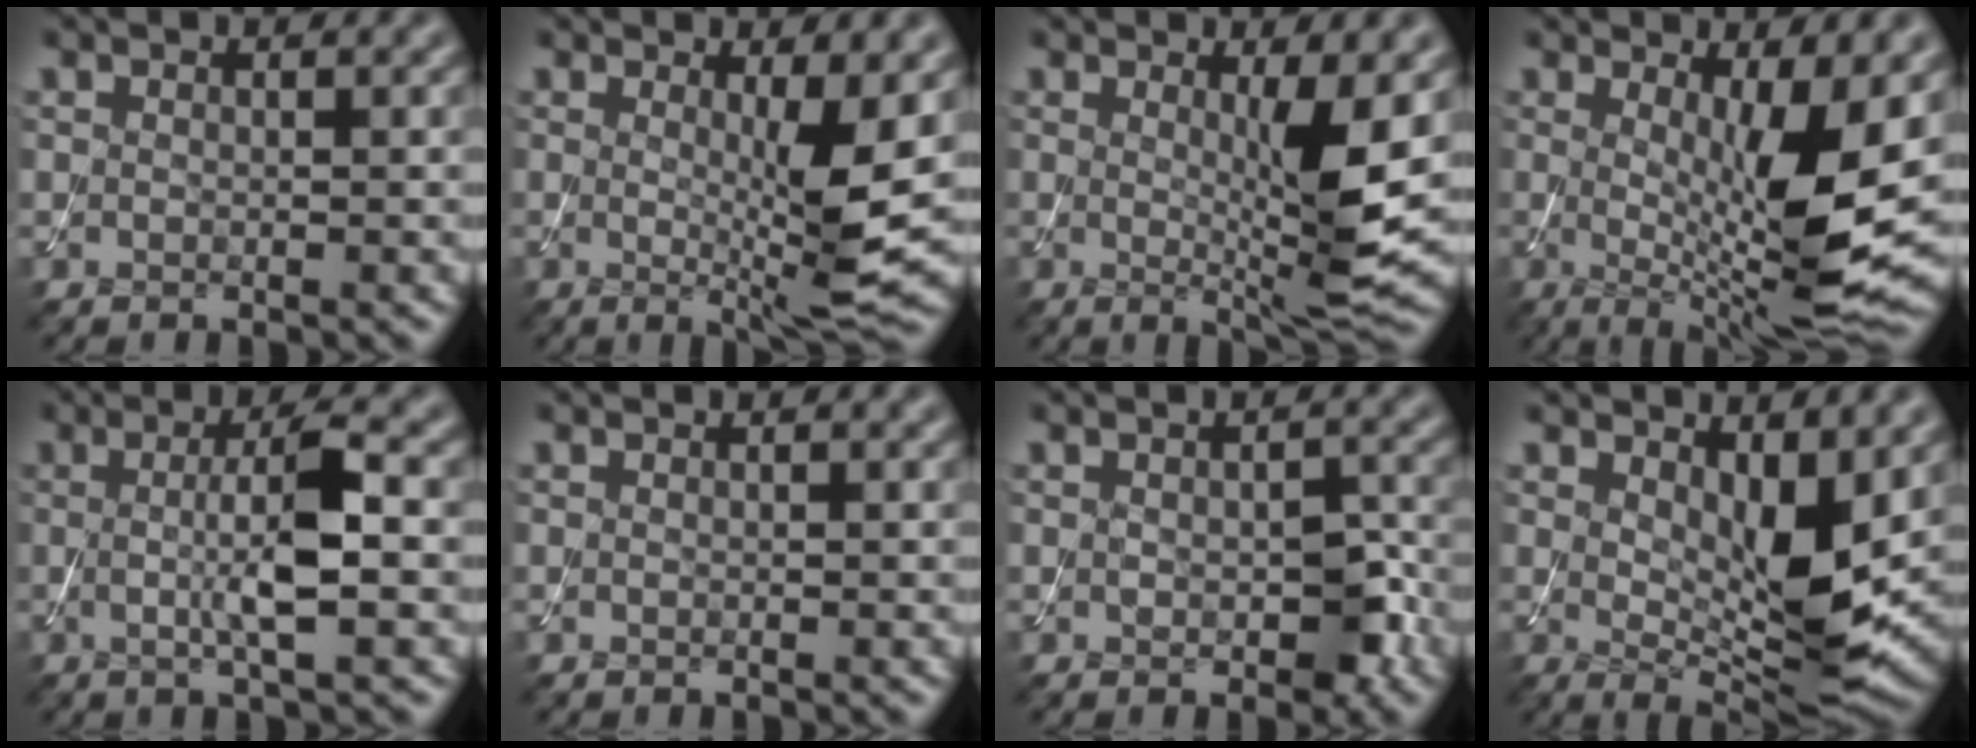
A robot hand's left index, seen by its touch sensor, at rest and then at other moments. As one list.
[{"total": 5.7, "force": [0.4, 1.1, 5.6], "torque": [-0.081, -0.020, 0.009]}, {"total": 5.5, "force": [0.6, 1.0, 5.4], "torque": [-0.081, -0.019, 0.013]}, {"total": 9.7, "force": [0.3, 2.5, 9.4], "torque": [-0.143, -0.025, 0.012]}, {"total": 4.7, "force": [0.0, 0.8, 4.6], "torque": [-0.083, 0.000, 0.001]}, {"total": 0.0}, {"total": 2.9, "force": [-0.5, 1.8, 2.2], "torque": [-0.035, -0.007, -0.004]}, {"total": 7.0, "force": [1.5, 2.7, 6.2], "torque": [-0.101, -0.019, 0.032]}]